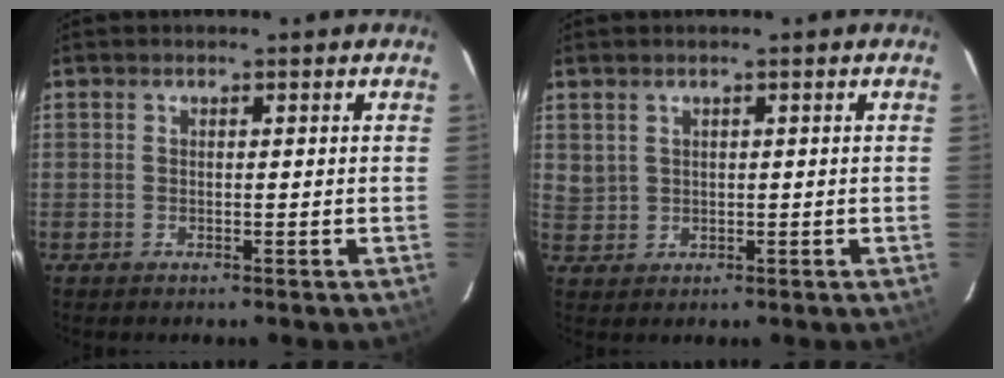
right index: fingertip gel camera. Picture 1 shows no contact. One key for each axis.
{"total": 2.4, "fx": 1.4, "fy": 1.9, "fz": 0.6, "tx": -0.010, "ty": 0.005, "tz": 0.035}